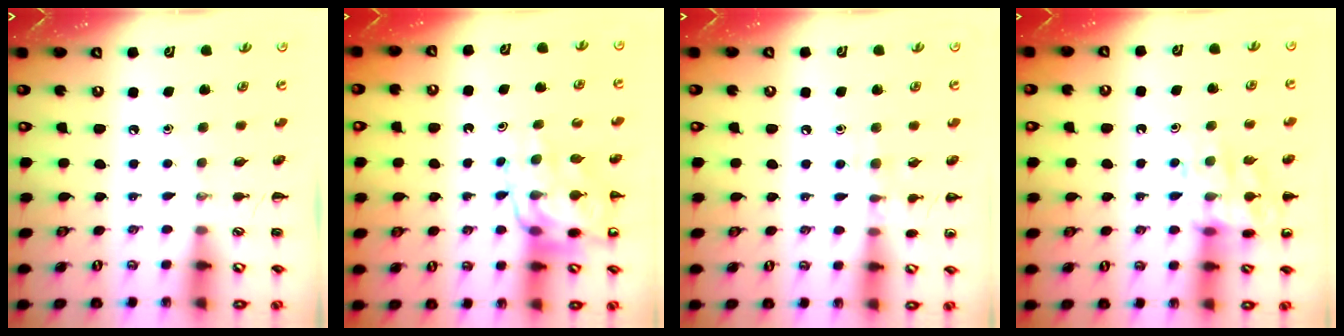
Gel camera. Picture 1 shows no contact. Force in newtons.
{"total": 13.9, "press": 13.5, "slide": 3.1}
{"total": 7.5, "press": 7.3, "slide": 1.7}
{"total": 14.4, "press": 14.4, "slide": 1.1}